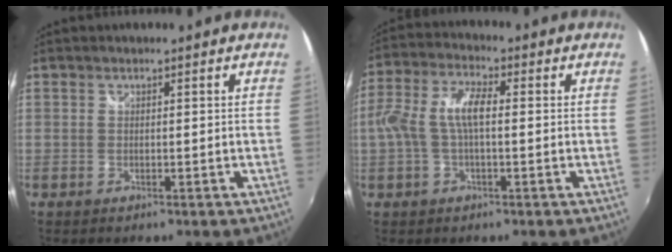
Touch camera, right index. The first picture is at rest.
{"total": 8.2, "force": [-0.1, 3.0, 7.6], "torque": [-0.163, 0.015, -0.001]}